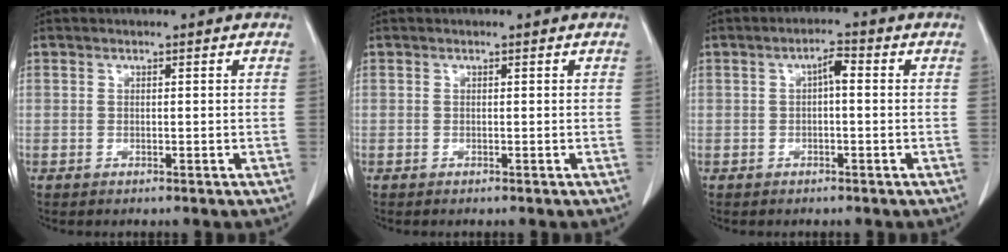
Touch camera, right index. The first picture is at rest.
{"total": 0.0}
{"total": 2.6, "force": [0.2, 0.7, 2.4], "torque": [-0.040, 0.009, 0.002]}